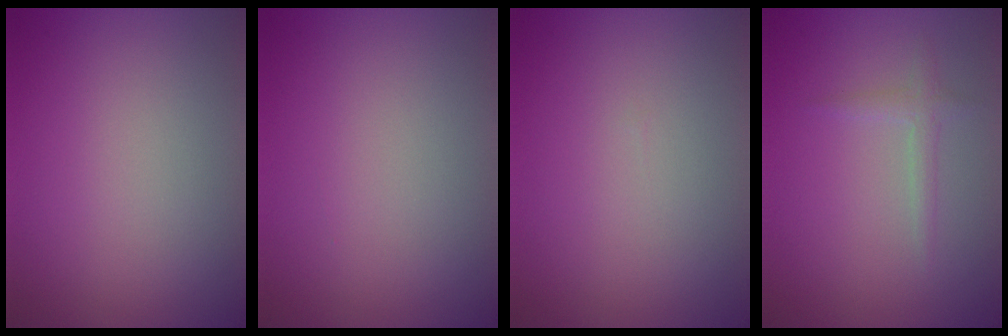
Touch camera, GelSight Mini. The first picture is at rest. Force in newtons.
{"total": 0.0}
{"total": 0.0}
{"total": 1.3, "press": 1.3, "slide": 0.0}